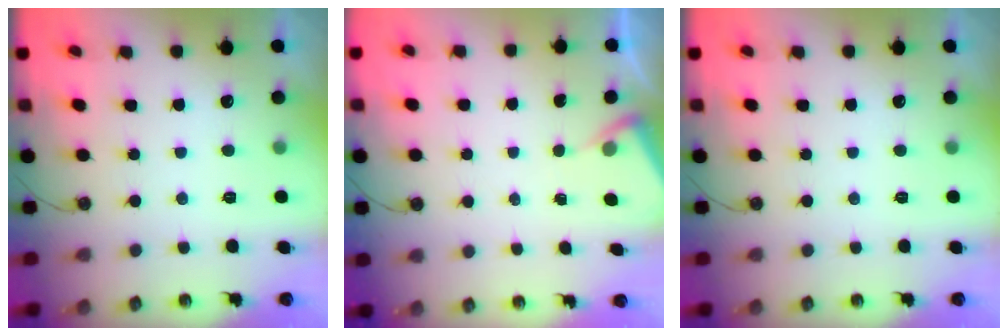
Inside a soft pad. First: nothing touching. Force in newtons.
{"total": 3.0, "press": 3.0, "slide": 0.5}
{"total": 0.0}